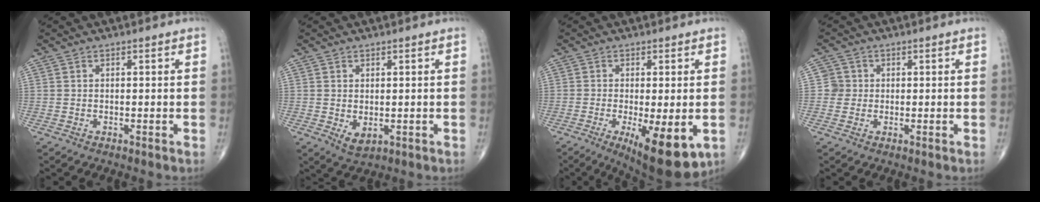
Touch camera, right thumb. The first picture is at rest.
{"total": 3.1, "force": [-0.4, 2.0, 2.4], "torque": [-0.033, -0.006, 0.005]}
{"total": 12.9, "force": [-4.1, 4.2, 11.5], "torque": [-0.166, -0.023, -0.052]}
{"total": 2.5, "force": [0.0, 2.5, -0.1], "torque": [0.023, 0.008, -0.005]}